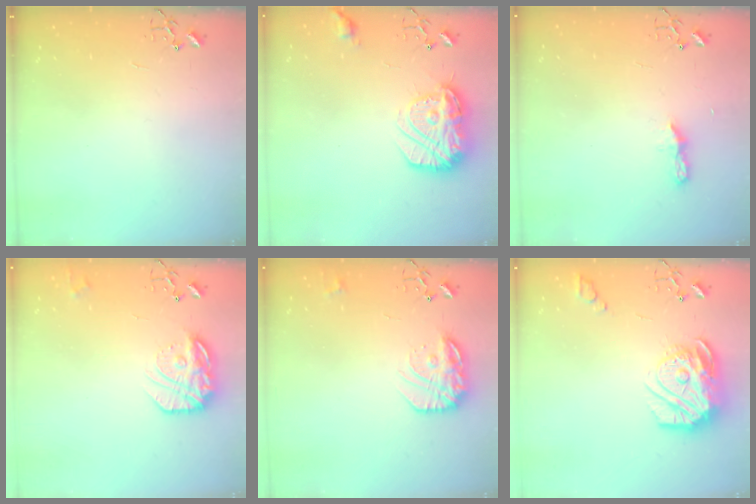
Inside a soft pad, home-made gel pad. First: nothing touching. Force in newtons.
{"total": 17.4, "press": 17.4, "slide": 1.3}
{"total": 5.9, "press": 5.8, "slide": 0.7}
{"total": 17.1, "press": 17.0, "slide": 1.2}
{"total": 15.4, "press": 15.3, "slide": 1.0}
{"total": 20.9, "press": 20.8, "slide": 2.0}